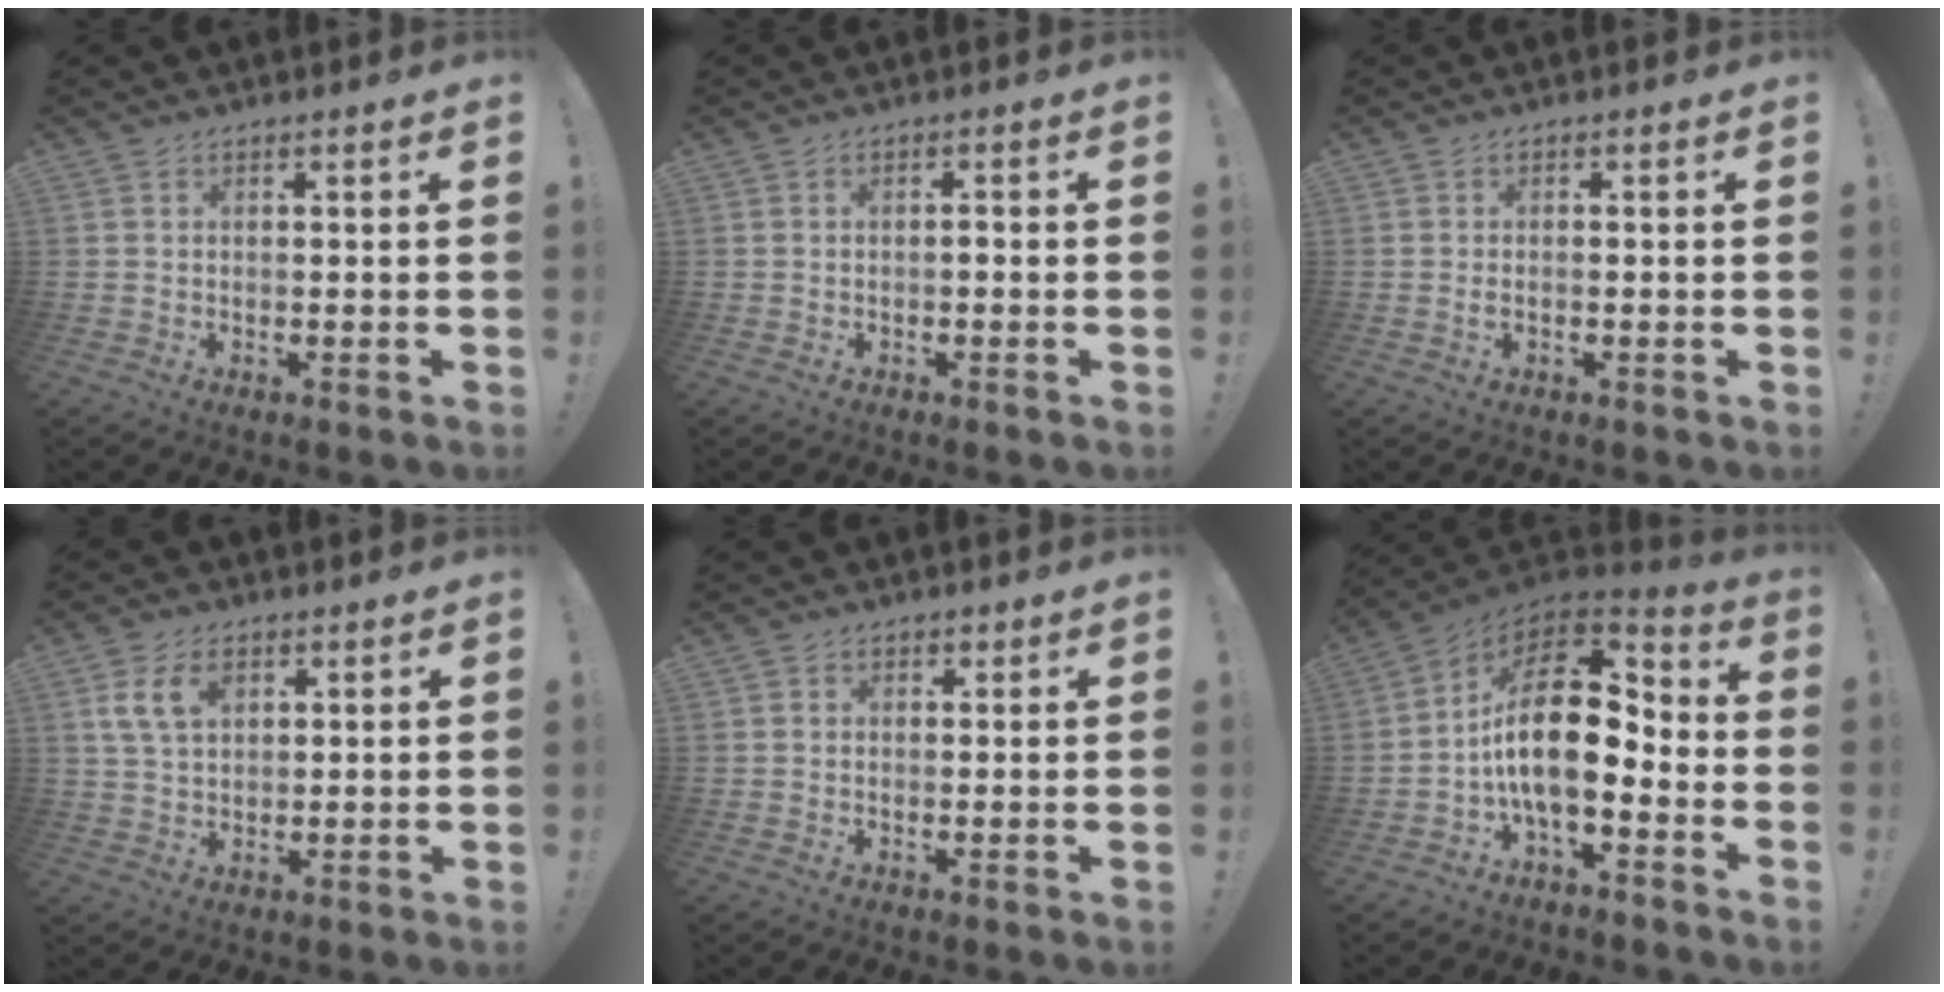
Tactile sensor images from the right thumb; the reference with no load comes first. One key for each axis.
{"total": 1.1, "fx": -0.7, "fy": 0.3, "fz": 0.7, "tx": -0.018, "ty": 0.005, "tz": -0.012}
{"total": 1.0, "fx": -0.3, "fy": 0.4, "fz": 0.9, "tx": -0.009, "ty": 0.000, "tz": -0.008}
{"total": 8.3, "fx": 3.1, "fy": 5.7, "fz": 5.2, "tx": -0.091, "ty": 0.003, "tz": 0.059}
{"total": 1.4, "fx": 0.5, "fy": 1.2, "fz": 0.3, "tx": 0.007, "ty": -0.003, "tz": 0.007}
{"total": 19.4, "fx": 0.0, "fy": 9.6, "fz": 16.8, "tx": -0.304, "ty": 0.007, "tz": 0.004}